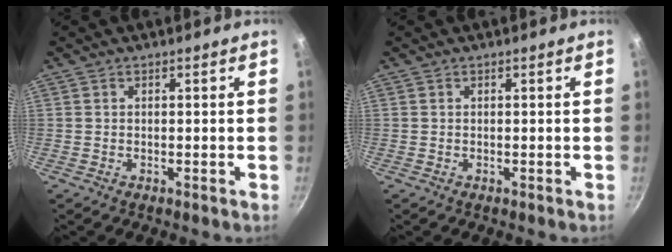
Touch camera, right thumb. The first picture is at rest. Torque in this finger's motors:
{"motor_torque": [-0.01, 0.01, 0.00, 0.00, 0.00]}